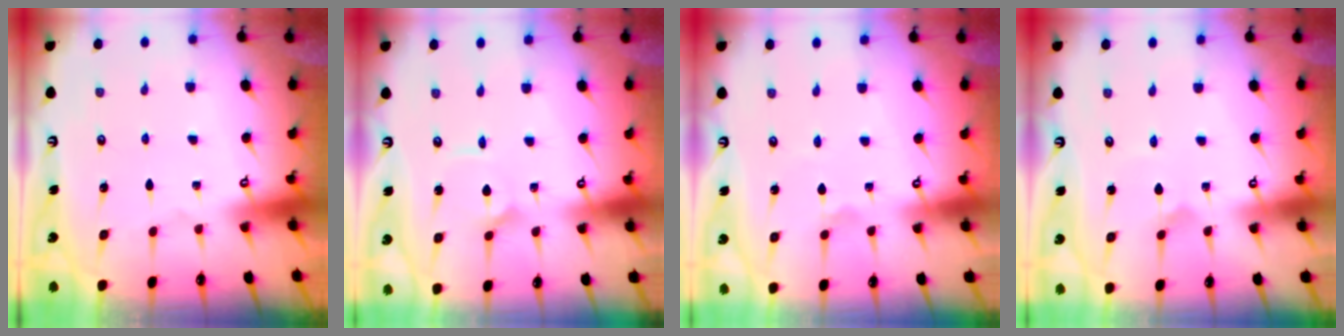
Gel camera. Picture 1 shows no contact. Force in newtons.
{"total": 2.7, "press": 2.7, "slide": 0.4}
{"total": 1.6, "press": 1.6, "slide": 0.3}
{"total": 2.6, "press": 2.6, "slide": 0.3}